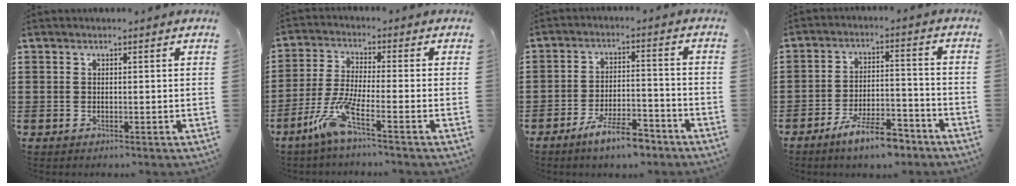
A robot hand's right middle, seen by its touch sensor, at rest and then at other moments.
{"total": 7.4, "force": [-4.2, 0.6, 6.0], "torque": [-0.146, -0.012, -0.086]}
{"total": 7.1, "force": [-5.6, 1.4, 4.2], "torque": [-0.084, -0.001, -0.103]}
{"total": 8.1, "force": [-6.4, 1.7, 4.7], "torque": [-0.090, 0.004, -0.117]}